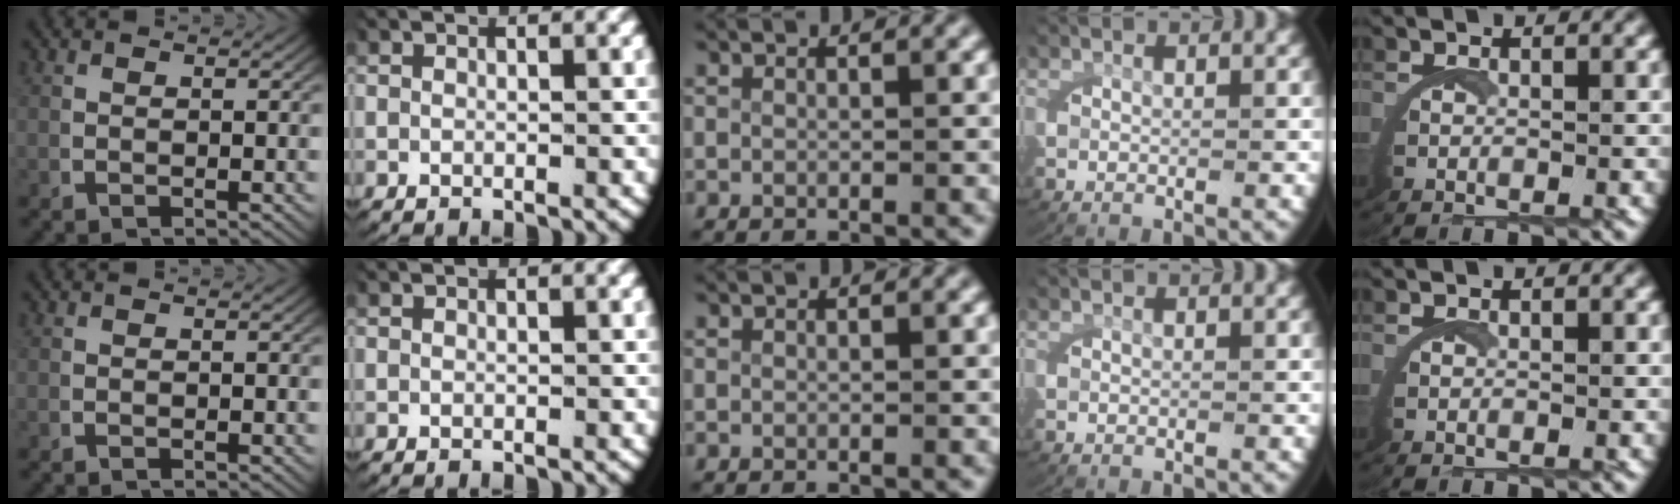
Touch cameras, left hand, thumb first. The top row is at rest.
{}